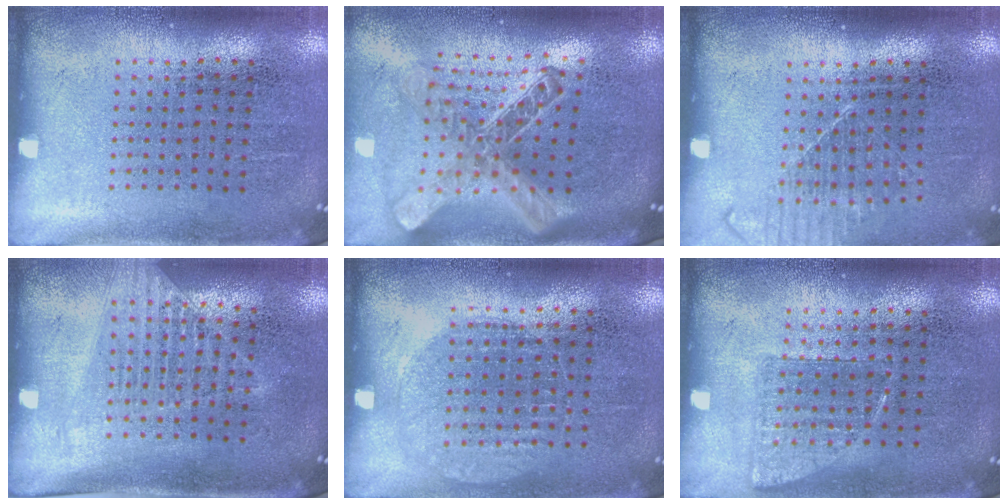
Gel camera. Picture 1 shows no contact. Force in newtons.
{"total": 2.6, "press": 1.9, "slide": 1.8}
{"total": 1.2, "press": 1.2, "slide": 0.4}
{"total": 1.3, "press": 1.2, "slide": 0.5}
{"total": 0.9, "press": 0.9, "slide": 0.2}
{"total": 0.7, "press": 0.7, "slide": 0.3}